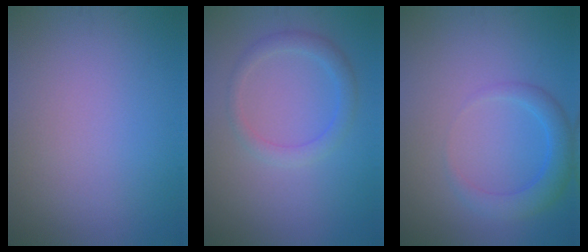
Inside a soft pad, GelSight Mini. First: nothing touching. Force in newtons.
{"total": 2.3, "press": 2.3, "slide": 0.2}
{"total": 2.9, "press": 2.9, "slide": 0.2}